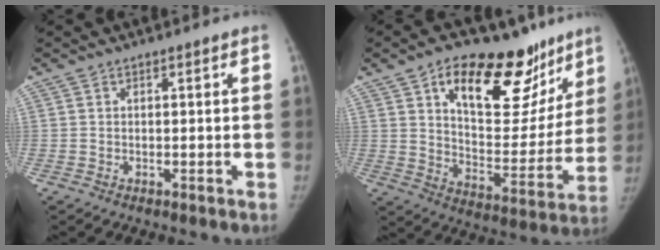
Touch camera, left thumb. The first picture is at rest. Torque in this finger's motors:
{"motor_torque": [0.26, 0.55, 1.46, -1.31, 0.11]}